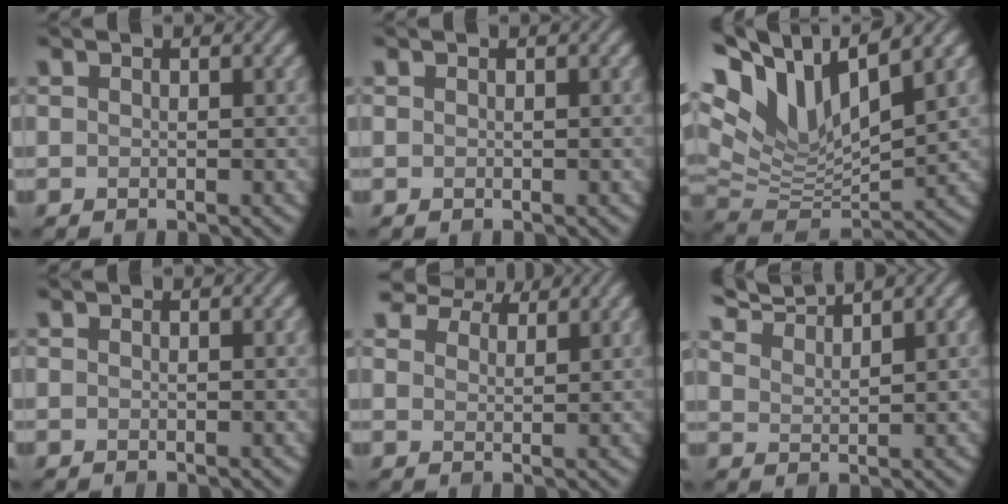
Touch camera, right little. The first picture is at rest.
{"total": 0.0}
{"total": 11.0, "force": [6.0, 4.4, 8.1], "torque": [-0.177, 0.013, 0.114]}
{"total": 0.0}
{"total": 7.6, "force": [6.5, 2.7, 2.9], "torque": [-0.069, 0.005, 0.107]}
{"total": 4.4, "force": [4.2, 0.3, 1.2], "torque": [-0.025, 0.012, 0.077]}